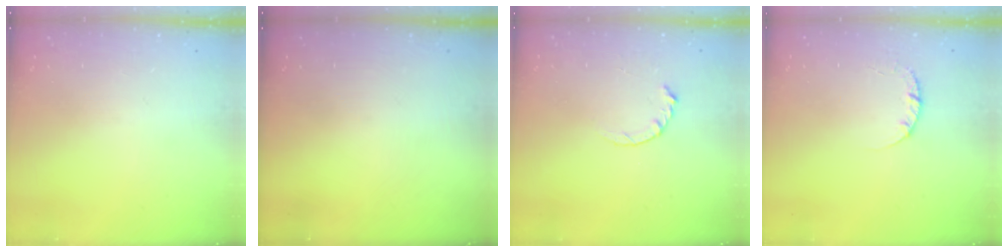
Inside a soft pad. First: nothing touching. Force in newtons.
{"total": 0.0}
{"total": 2.8, "press": 2.8, "slide": 0.4}
{"total": 2.4, "press": 2.4, "slide": 0.3}